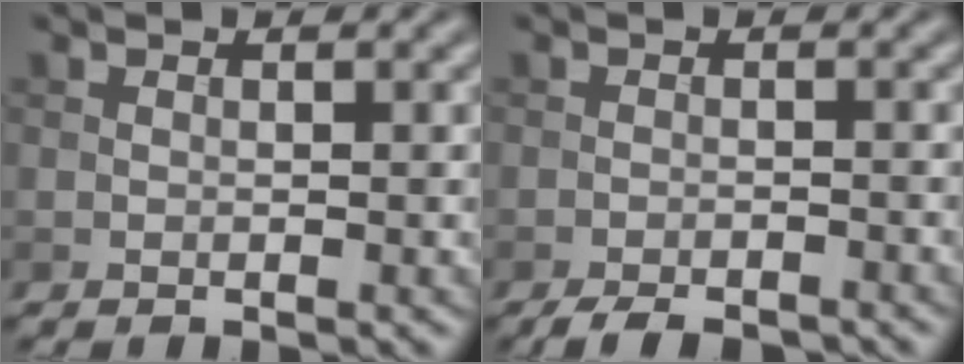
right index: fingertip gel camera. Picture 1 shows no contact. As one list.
[{"total": 3.5, "force": [-3.1, 0.7, 1.5], "torque": [-0.025, -0.006, -0.053]}]